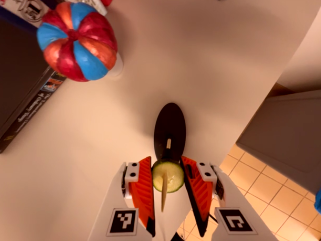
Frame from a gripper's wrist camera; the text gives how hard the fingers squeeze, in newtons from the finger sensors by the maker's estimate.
{"total": 8.8, "left": 8.5, "right": 9.1}